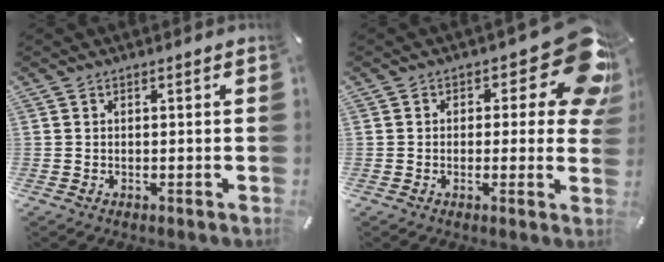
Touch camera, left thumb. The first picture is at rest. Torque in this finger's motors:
{"motor_torque": [0.59, 0.52, 0.30, -0.13, 0.07]}